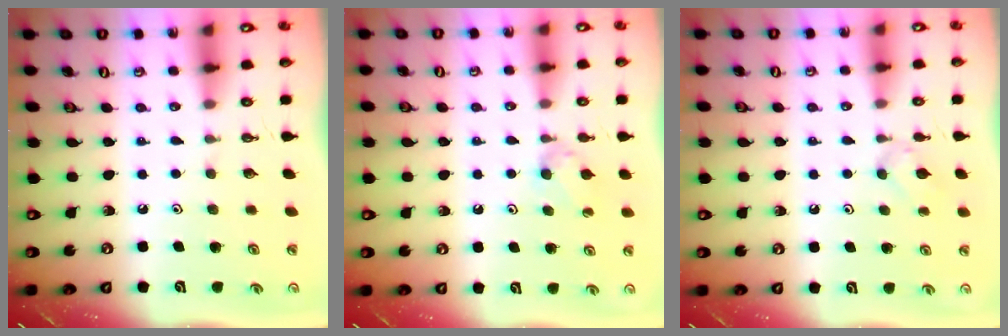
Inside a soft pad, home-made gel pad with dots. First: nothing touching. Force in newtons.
{"total": 5.5, "press": 5.4, "slide": 0.8}
{"total": 2.9, "press": 2.8, "slide": 0.6}